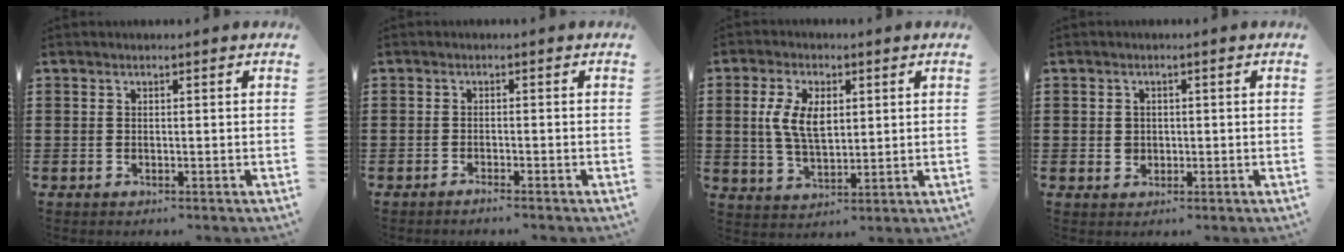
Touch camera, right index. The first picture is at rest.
{"total": 1.1, "force": [-1.1, -0.1, 0.4], "torque": [-0.007, -0.002, -0.020]}
{"total": 7.0, "force": [1.3, 3.9, 5.7], "torque": [-0.133, 0.008, 0.018]}
{"total": 1.7, "force": [0.1, 1.6, 0.5], "torque": [-0.015, 0.008, 0.000]}